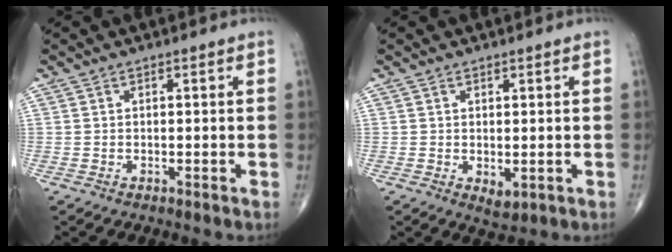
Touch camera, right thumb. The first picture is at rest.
{"total": 2.4, "force": [-0.2, 1.3, 2.0], "torque": [-0.026, -0.008, 0.003]}